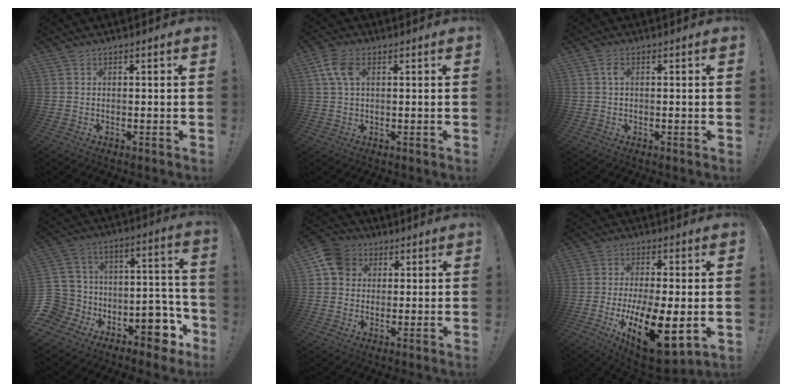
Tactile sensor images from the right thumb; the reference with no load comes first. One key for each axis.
{"total": 6.6, "fx": 2.0, "fy": 3.8, "fz": 5.0, "tx": -0.113, "ty": 0.005, "tz": 0.038}
{"total": 2.0, "fx": 0.4, "fy": 0.9, "fz": 1.8, "tx": -0.040, "ty": 0.007, "tz": 0.005}
{"total": 14.2, "fx": -8.3, "fy": 9.6, "fz": 6.2, "tx": -0.090, "ty": 0.047, "tz": -0.130}
{"total": 8.6, "fx": 2.6, "fy": 7.6, "fz": 3.1, "tx": -0.047, "ty": 0.000, "tz": 0.054}
{"total": 19.2, "fx": -5.1, "fy": 7.9, "fz": 16.8, "tx": -0.278, "ty": 0.012, "tz": -0.068}